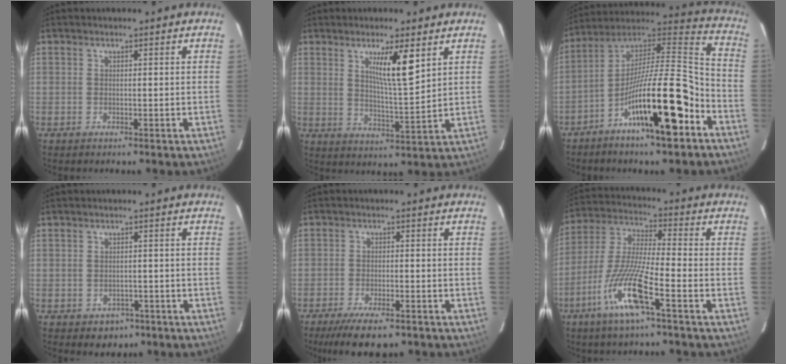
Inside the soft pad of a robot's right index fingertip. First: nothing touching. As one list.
[{"total": 7.8, "force": [3.7, 0.4, 6.8], "torque": [-0.119, -0.014, 0.065]}, {"total": 20.2, "force": [-9.4, 2.9, 17.6], "torque": [-0.290, 0.007, -0.151]}, {"total": 3.2, "force": [-1.7, 2.5, 1.1], "torque": [-0.010, 0.006, -0.013]}, {"total": 7.8, "force": [-5.8, 2.5, 4.5], "torque": [-0.070, -0.009, -0.093]}, {"total": 12.3, "force": [-5.9, 0.7, 10.8], "torque": [-0.226, -0.010, -0.118]}]